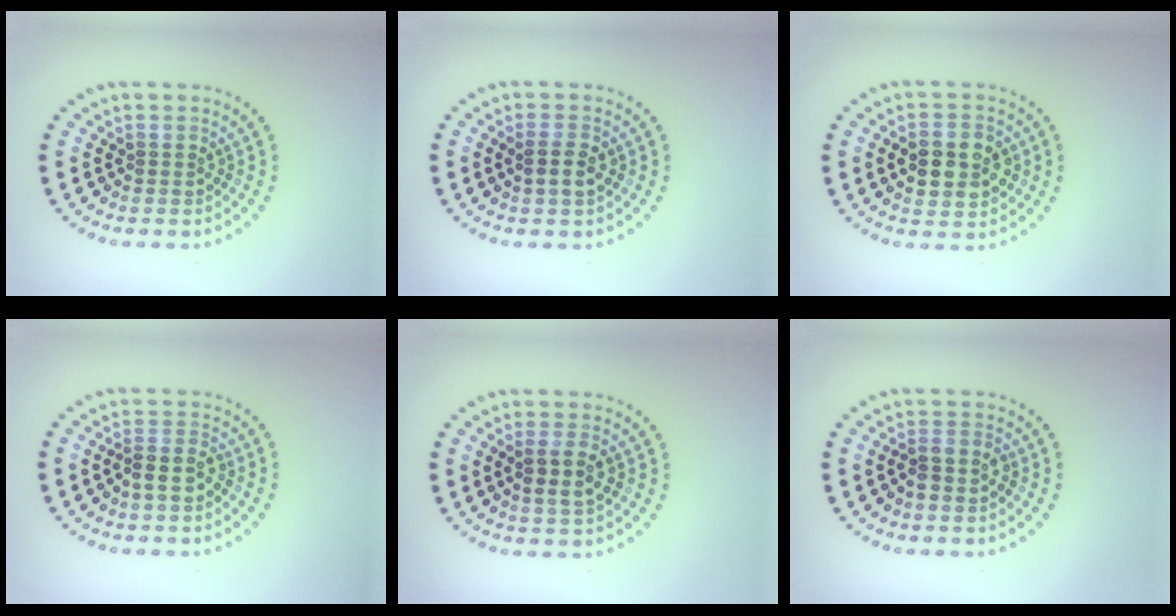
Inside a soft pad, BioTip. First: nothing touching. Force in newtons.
{"total": 2.0, "press": 2.0, "slide": 0.4}
{"total": 4.8, "press": 4.8, "slide": 0.1}
{"total": 2.2, "press": 2.0, "slide": 1.0}
{"total": 2.4, "press": 2.3, "slide": 0.8}
{"total": 1.9, "press": 1.7, "slide": 0.8}